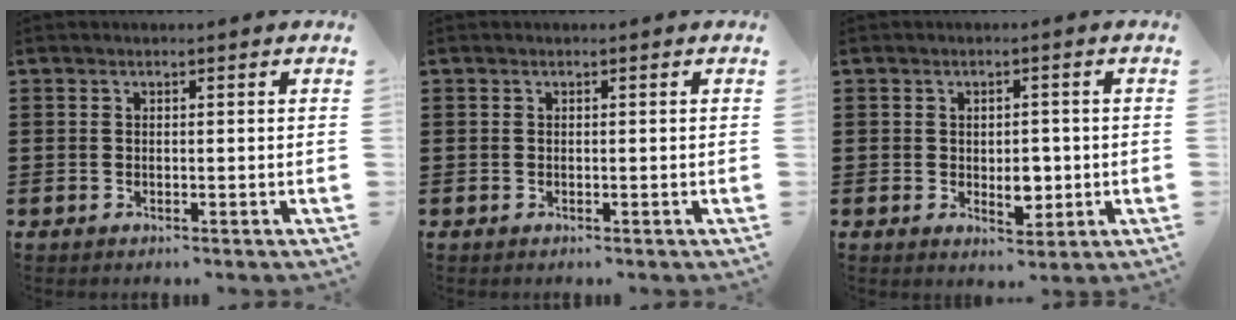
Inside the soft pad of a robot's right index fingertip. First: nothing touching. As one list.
[{"total": 0.0}, {"total": 4.2, "force": [-0.5, 2.6, 3.3], "torque": [-0.046, -0.001, -0.012]}]